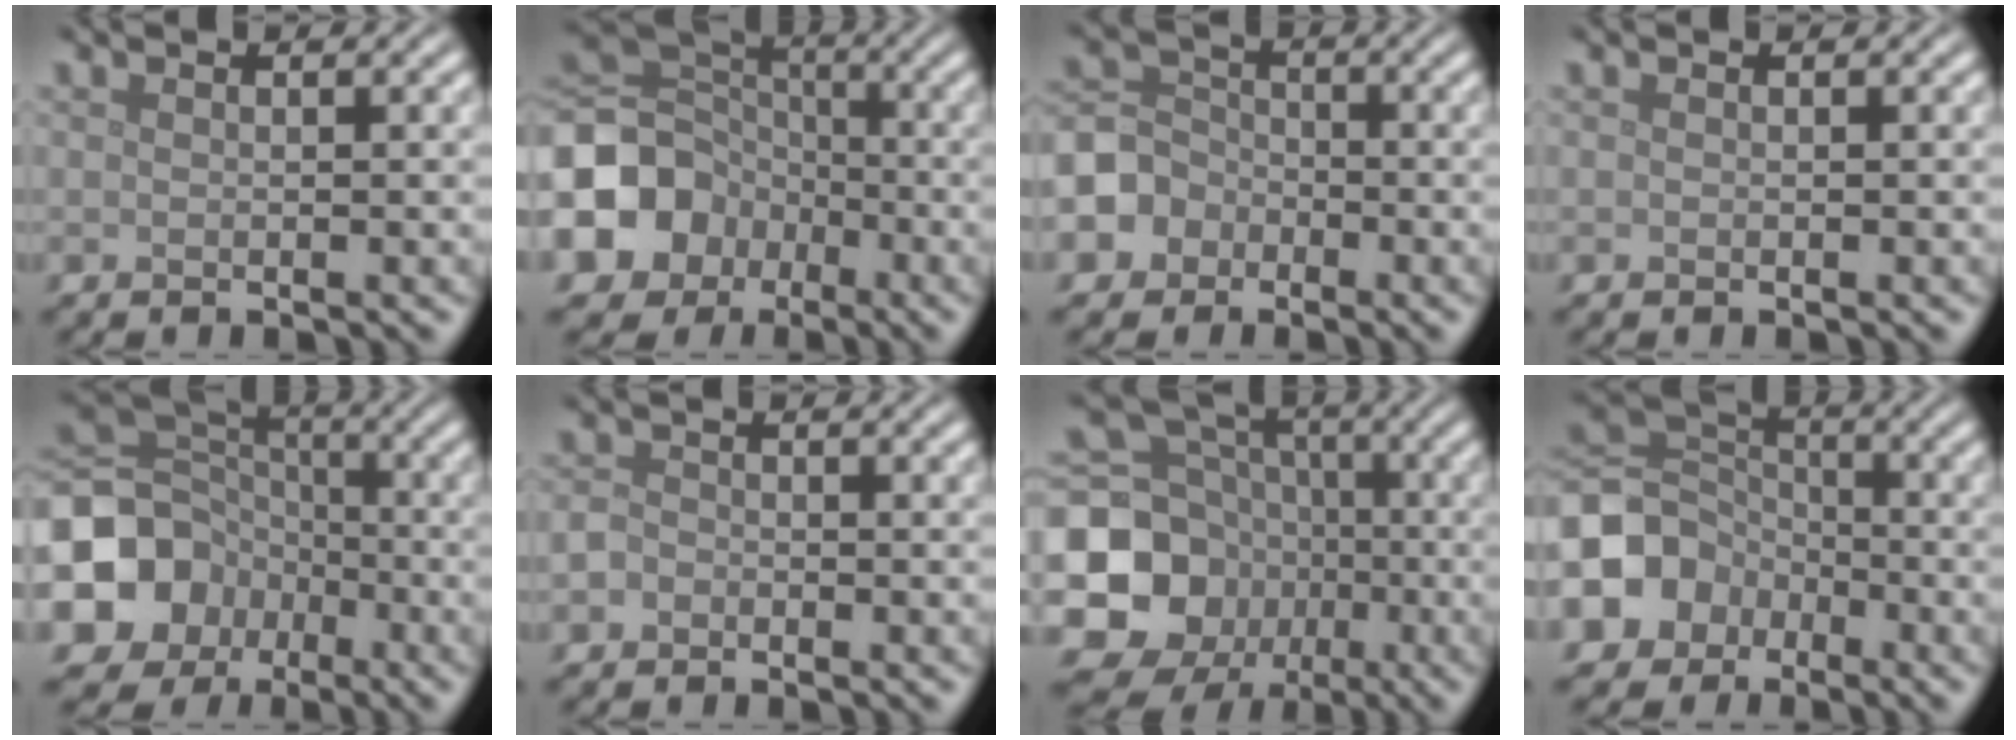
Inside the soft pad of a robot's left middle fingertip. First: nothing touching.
{"total": 10.4, "force": [-3.8, 8.8, 4.0], "torque": [-0.109, -0.011, -0.094]}
{"total": 5.0, "force": [-2.5, 4.1, 1.3], "torque": [-0.021, 0.009, -0.062]}
{"total": 0.0}
{"total": 11.9, "force": [-4.7, 10.1, 4.1], "torque": [-0.116, -0.018, -0.109]}
{"total": 1.4, "force": [-0.8, 1.1, 0.4], "torque": [-0.005, 0.002, -0.020]}
{"total": 13.2, "force": [-3.1, 11.9, 4.8], "torque": [-0.128, -0.017, -0.083]}
{"total": 7.6, "force": [-3.1, 6.2, 3.1], "torque": [-0.067, -0.001, -0.078]}